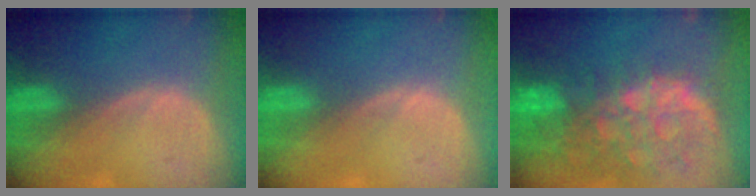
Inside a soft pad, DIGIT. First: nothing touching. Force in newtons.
{"total": 0.0}
{"total": 13.0, "press": 10.7, "slide": 7.4}